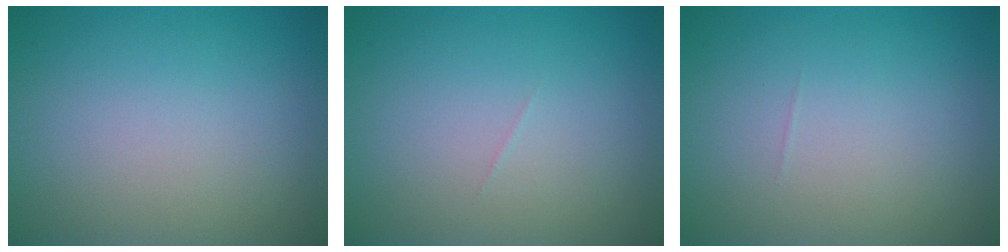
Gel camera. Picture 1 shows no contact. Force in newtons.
{"total": 0.0}
{"total": 0.0}